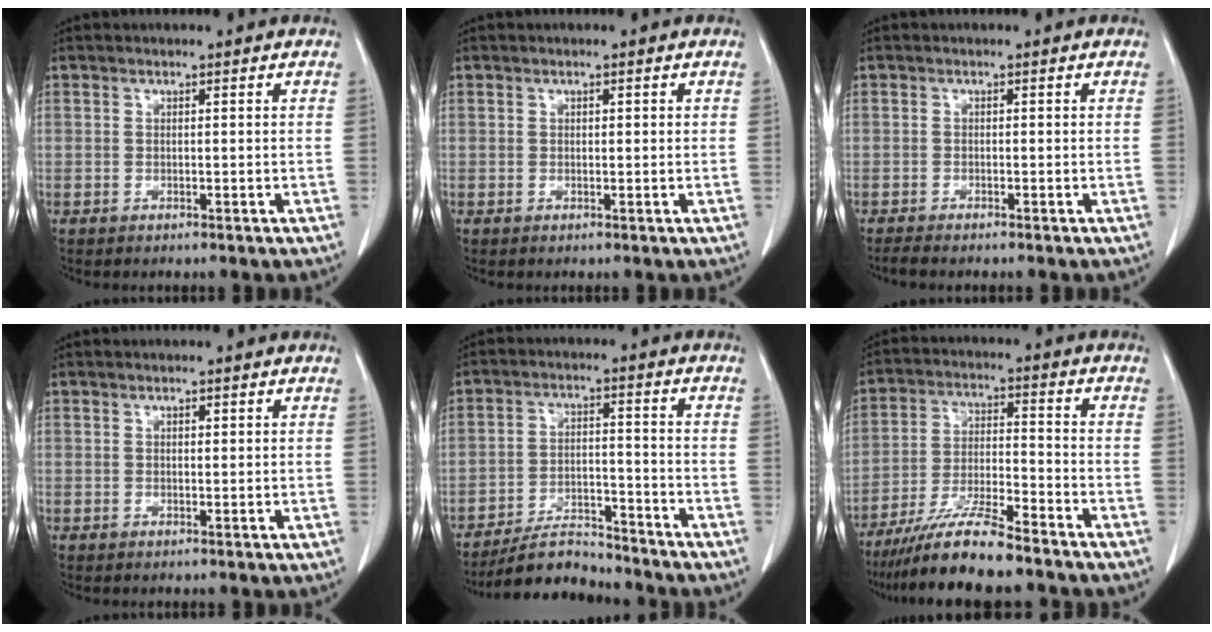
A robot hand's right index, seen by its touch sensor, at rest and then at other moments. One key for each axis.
{"total": 0.6, "fx": 0.2, "fy": 0.3, "fz": 0.5, "tx": -0.006, "ty": 0.001, "tz": 0.003}
{"total": 2.2, "fx": -1.9, "fy": 0.0, "fz": 1.1, "tx": -0.019, "ty": -0.004, "tz": -0.030}
{"total": 0.5, "fx": 0.3, "fy": 0.3, "fz": 0.4, "tx": -0.007, "ty": -0.001, "tz": 0.005}
{"total": 8.1, "fx": -7.8, "fy": 1.6, "fz": 1.6, "tx": -0.025, "ty": 0.000, "tz": -0.136}
{"total": 10.7, "fx": -8.9, "fy": 0.3, "fz": 5.9, "tx": -0.108, "ty": -0.018, "tz": -0.161}